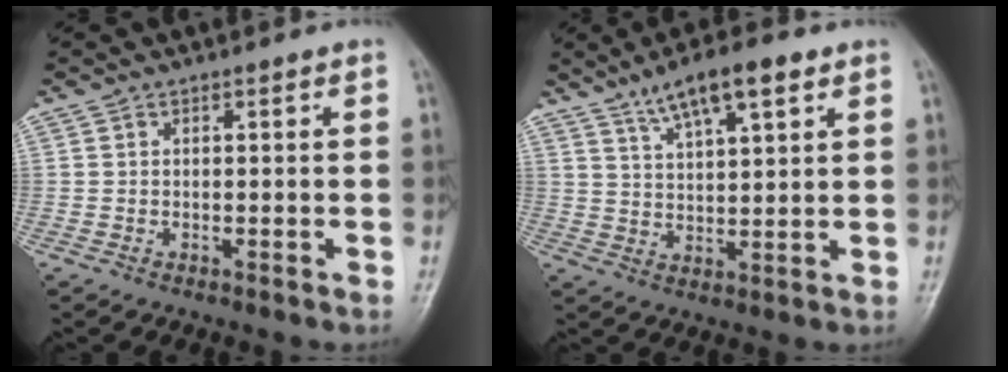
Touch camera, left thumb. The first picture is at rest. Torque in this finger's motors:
{"motor_torque": [-0.15, 0.36, -0.14, -0.29, 0.11]}